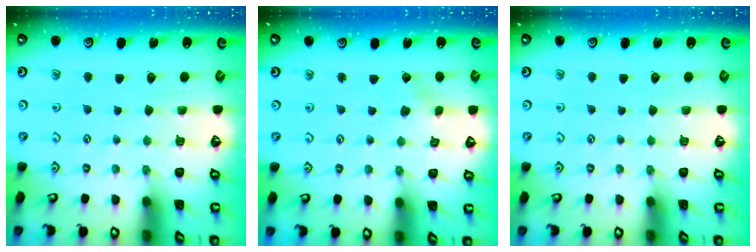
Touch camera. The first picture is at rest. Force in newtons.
{"total": 1.5, "press": 1.5, "slide": 0.2}
{"total": 0.0}